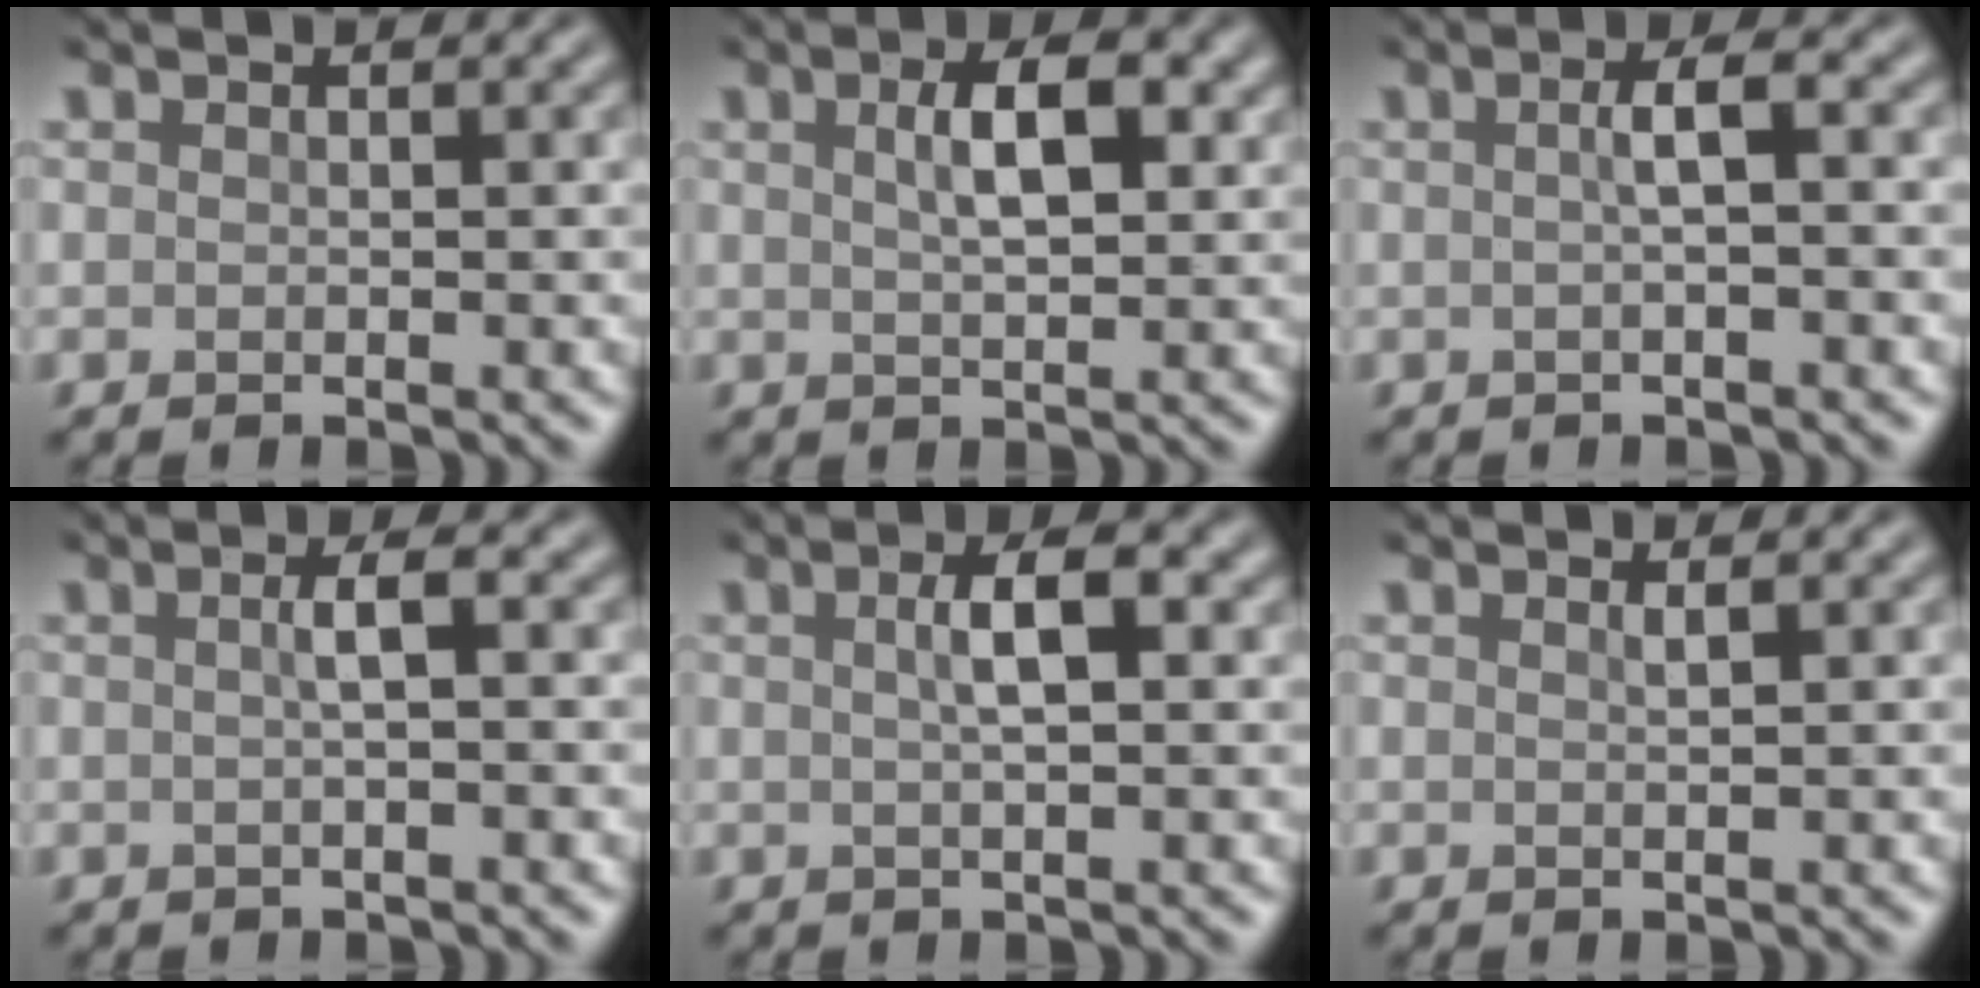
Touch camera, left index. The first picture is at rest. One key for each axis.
{"total": 3.9, "fx": 1.3, "fy": 1.4, "fz": 3.4, "tx": -0.065, "ty": 0.007, "tz": 0.023}
{"total": 2.1, "fx": 0.1, "fy": 0.4, "fz": 2.0, "tx": -0.036, "ty": 0.008, "tz": 0.000}
{"total": 1.8, "fx": 0.1, "fy": 0.3, "fz": 1.7, "tx": -0.031, "ty": 0.007, "tz": 0.000}
{"total": 2.7, "fx": 0.6, "fy": 0.6, "fz": 2.6, "tx": -0.044, "ty": 0.010, "tz": 0.008}
{"total": 0.7, "fx": 0.4, "fy": 0.2, "fz": 0.5, "tx": -0.002, "ty": 0.000, "tz": 0.006}